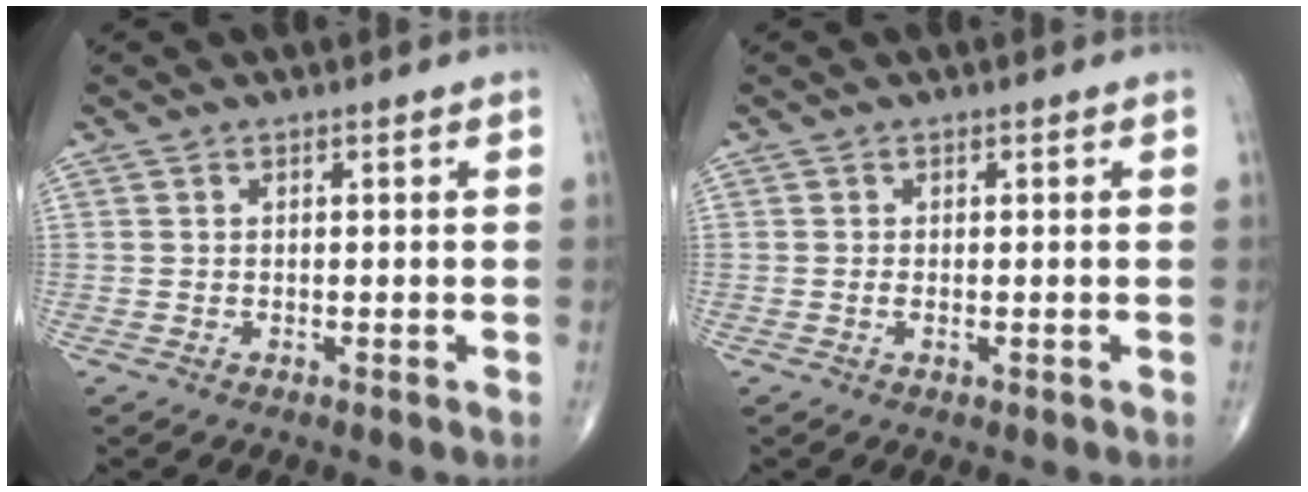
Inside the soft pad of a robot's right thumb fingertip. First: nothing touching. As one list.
[{"total": 0.7, "force": [-0.1, 0.3, 0.7], "torque": [-0.015, -0.003, -0.003]}]